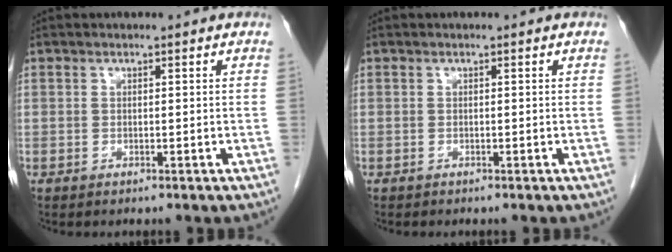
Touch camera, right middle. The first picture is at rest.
{"total": 0.0}